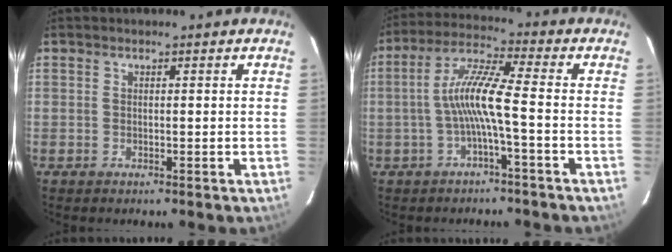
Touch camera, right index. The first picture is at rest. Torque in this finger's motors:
{"motor_torque": [1.40, -0.50, 0.92, 0.21]}